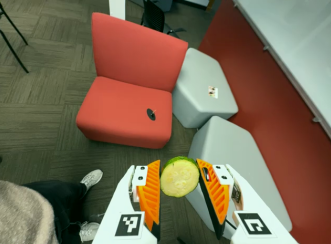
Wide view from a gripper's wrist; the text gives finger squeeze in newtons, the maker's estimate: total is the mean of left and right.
{"total": 8.4, "left": 8.8, "right": 8.0}